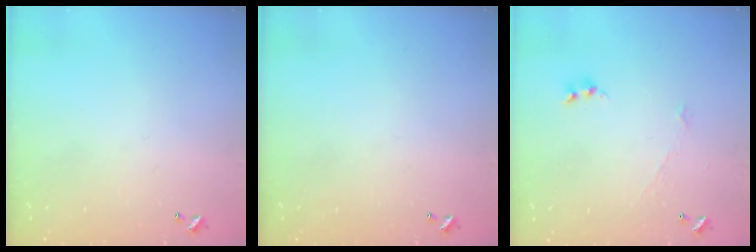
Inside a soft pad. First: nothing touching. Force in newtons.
{"total": 0.0}
{"total": 1.9, "press": 1.8, "slide": 0.4}